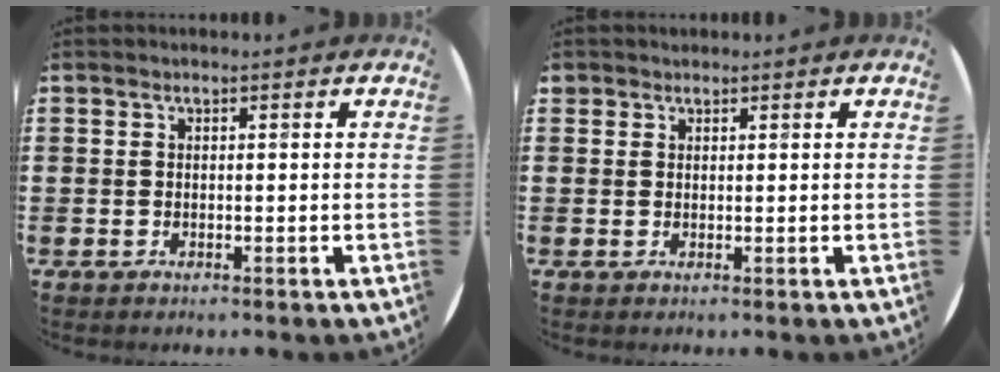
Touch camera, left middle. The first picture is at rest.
{"total": 0.9, "force": [0.8, 0.4, -0.1], "torque": [-0.001, 0.002, 0.016]}